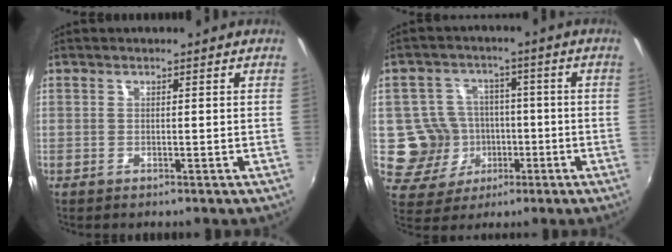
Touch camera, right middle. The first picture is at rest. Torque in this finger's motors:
{"motor_torque": [0.23, -0.28, -0.06, -0.05]}